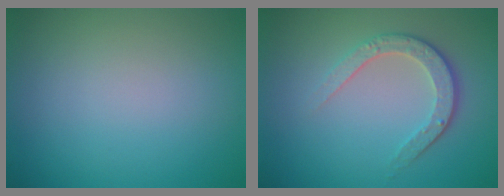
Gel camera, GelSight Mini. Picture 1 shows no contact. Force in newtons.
{"total": 3.3, "press": 2.6, "slide": 2.1}